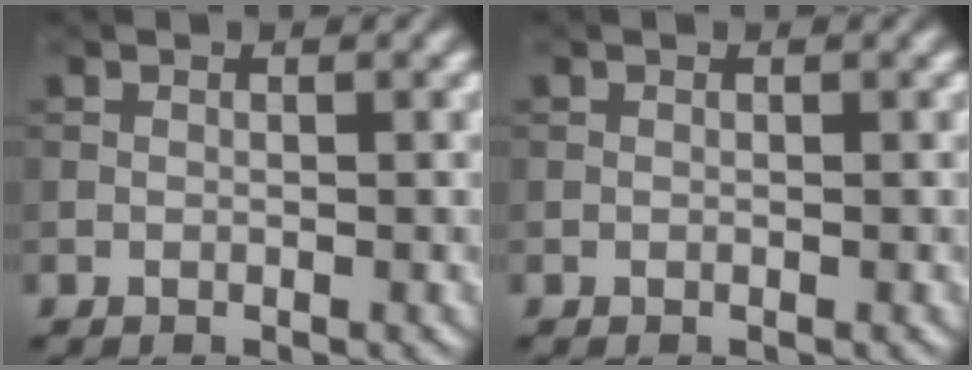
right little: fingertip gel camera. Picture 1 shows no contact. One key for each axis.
{"total": 0.0}